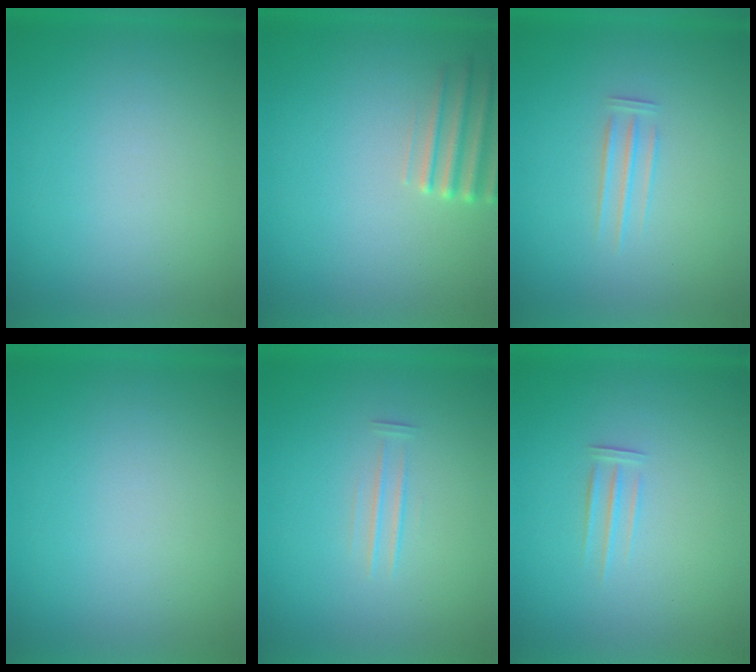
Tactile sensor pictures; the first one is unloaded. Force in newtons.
{"total": 2.8}
{"total": 1.6}
{"total": 0.0}
{"total": 1.7}
{"total": 1.9}